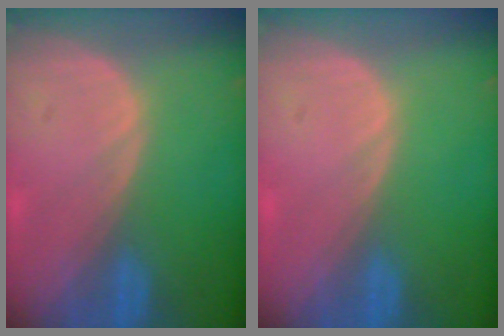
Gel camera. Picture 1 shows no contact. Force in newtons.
{"total": 0.0}